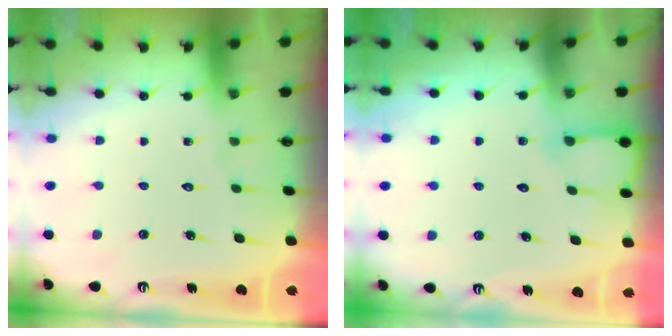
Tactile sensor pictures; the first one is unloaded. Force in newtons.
{"total": 5.3, "press": 5.2, "slide": 0.6}